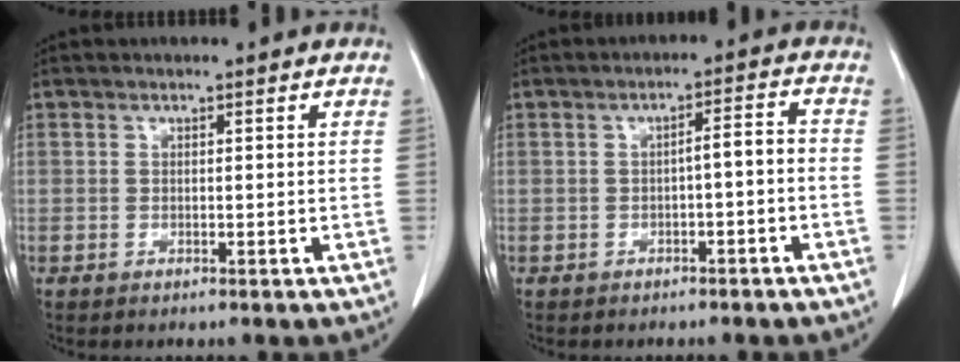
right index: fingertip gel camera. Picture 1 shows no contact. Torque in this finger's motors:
{"motor_torque": [0.37, -0.30, 0.15, 0.05]}